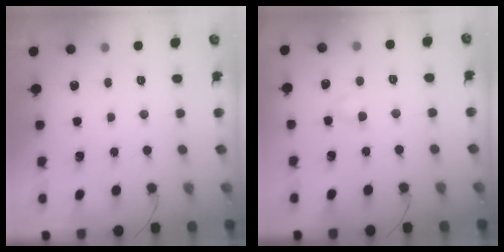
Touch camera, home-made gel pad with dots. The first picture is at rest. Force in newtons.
{"total": 2.6, "press": 2.5, "slide": 0.8}